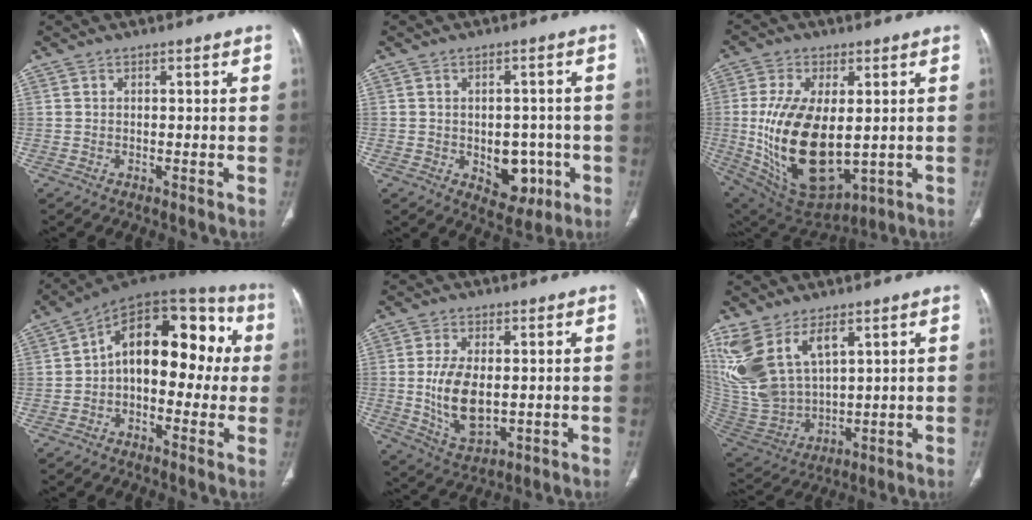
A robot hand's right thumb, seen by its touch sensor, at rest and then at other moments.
{"total": 8.2, "force": [-2.1, 5.8, 5.4], "torque": [-0.033, 0.011, -0.015]}
{"total": 20.7, "force": [-0.6, 10.9, 17.5], "torque": [-0.337, -0.023, 0.020]}
{"total": 17.8, "force": [0.9, 10.5, 14.4], "torque": [-0.161, 0.056, -0.001]}
{"total": 10.4, "force": [-0.2, 5.6, 8.7], "torque": [-0.164, -0.014, 0.008]}
{"total": 16.9, "force": [8.0, 9.1, 11.8], "torque": [-0.251, -0.029, 0.184]}